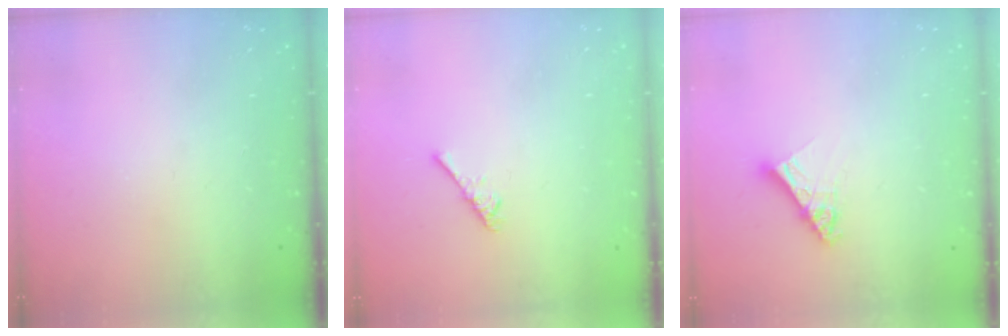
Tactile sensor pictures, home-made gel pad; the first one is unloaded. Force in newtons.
{"total": 2.6, "press": 2.5, "slide": 0.5}
{"total": 9.0, "press": 8.9, "slide": 0.8}